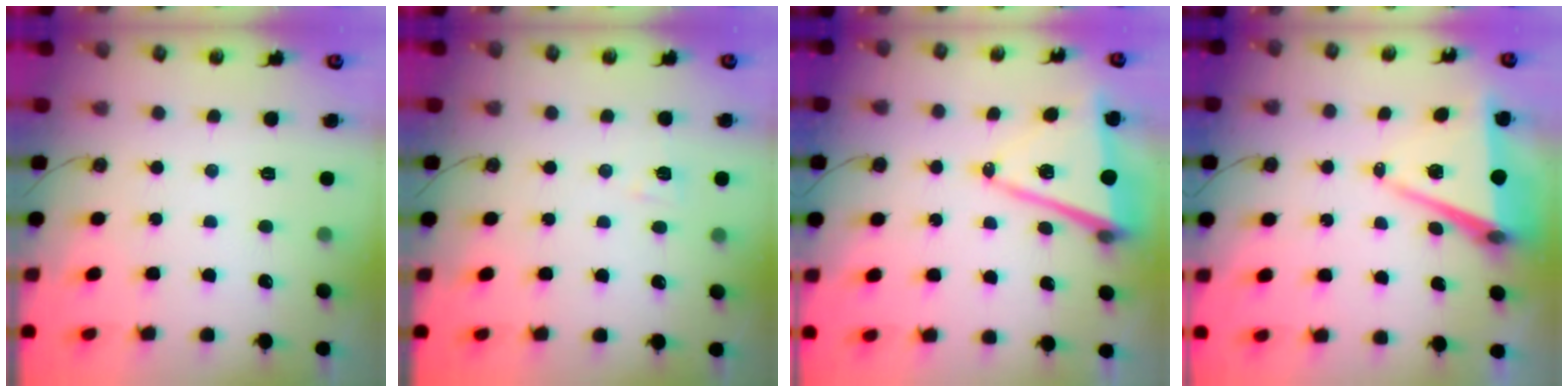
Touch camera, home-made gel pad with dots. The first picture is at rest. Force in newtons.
{"total": 5.3, "press": 4.8, "slide": 2.1}
{"total": 11.3, "press": 11.1, "slide": 2.1}
{"total": 7.9, "press": 6.6, "slide": 4.3}